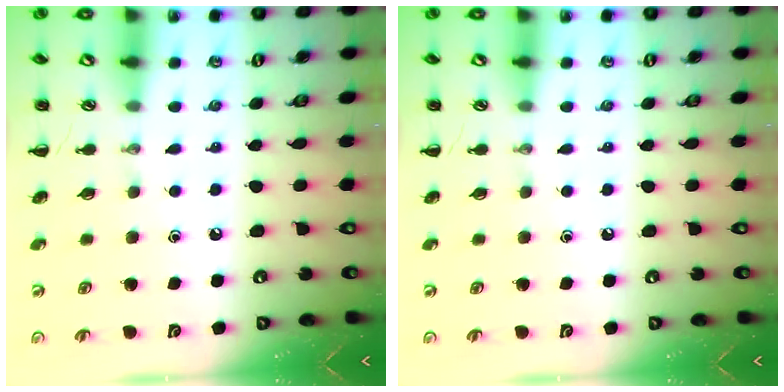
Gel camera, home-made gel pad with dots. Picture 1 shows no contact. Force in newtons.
{"total": 0.0}